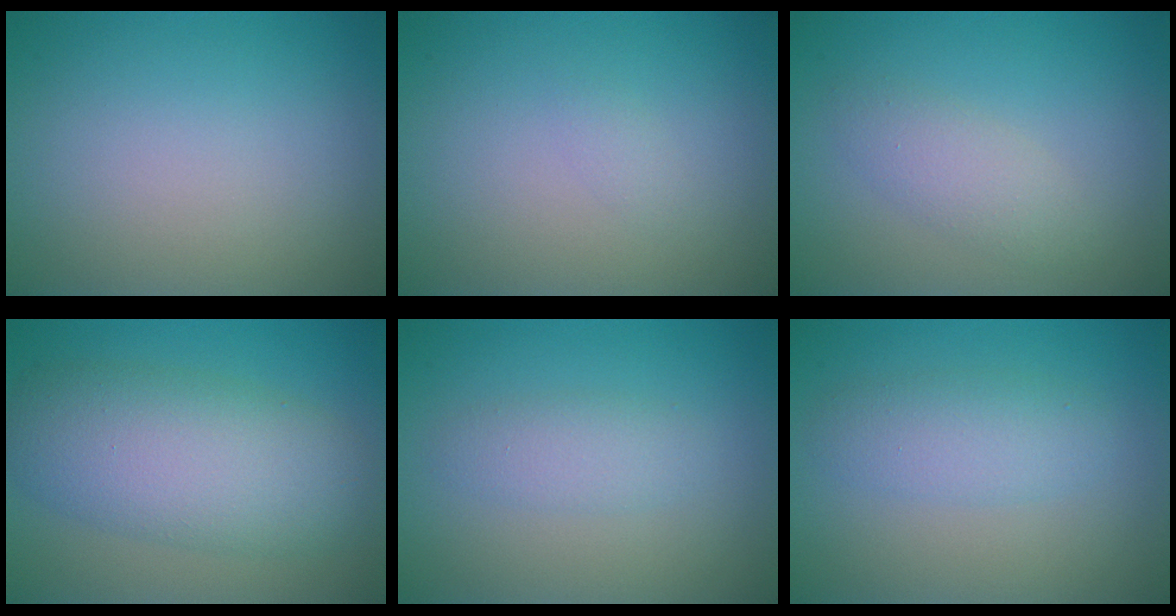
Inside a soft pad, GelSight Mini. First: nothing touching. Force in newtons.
{"total": 0.7, "press": 0.7, "slide": 0.1}
{"total": 2.2, "press": 2.2, "slide": 0.2}
{"total": 8.1, "press": 8.1, "slide": 0.2}
{"total": 2.0, "press": 2.0, "slide": 0.0}
{"total": 2.9, "press": 2.9, "slide": 0.1}